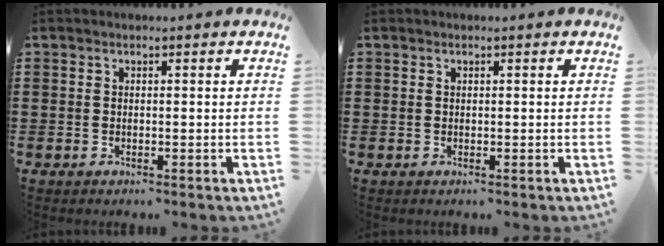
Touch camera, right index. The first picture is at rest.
{"total": 0.0}